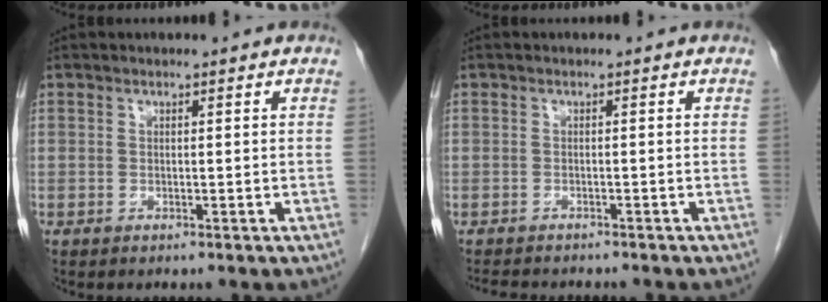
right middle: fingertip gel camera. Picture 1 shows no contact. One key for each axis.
{"total": 5.9, "fx": -5.3, "fy": 1.3, "fz": 2.2, "tx": -0.031, "ty": -0.006, "tz": -0.077}